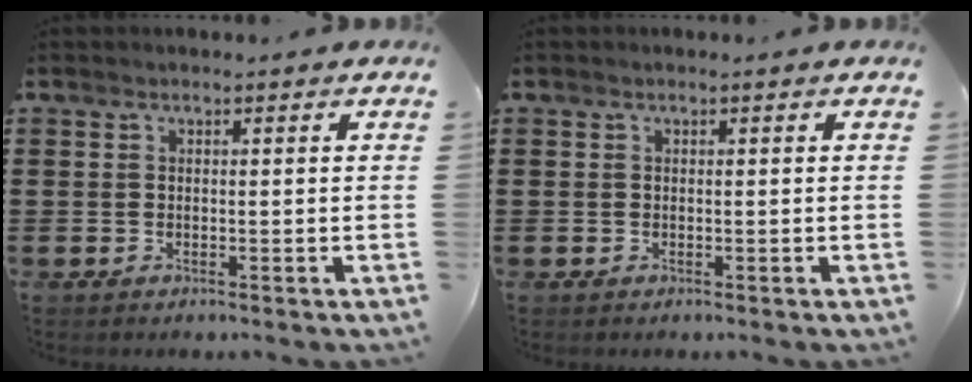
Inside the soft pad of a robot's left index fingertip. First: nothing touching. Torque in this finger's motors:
{"motor_torque": [0.10, -0.03, 0.00, 0.01]}